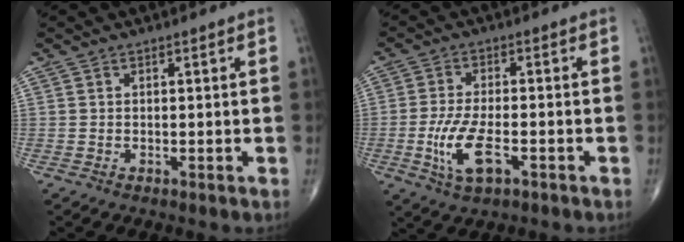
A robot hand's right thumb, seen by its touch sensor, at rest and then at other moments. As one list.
[{"total": 8.7, "force": [-2.9, 3.5, 7.4], "torque": [-0.155, 0.004, -0.051]}]